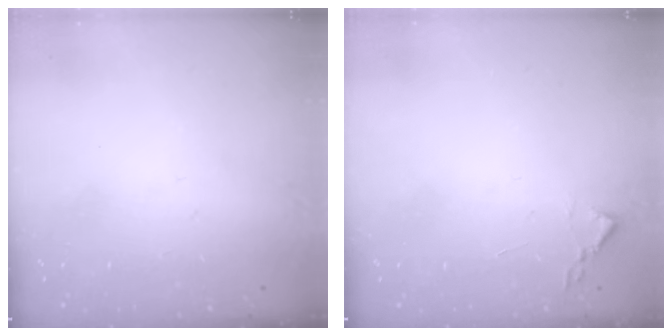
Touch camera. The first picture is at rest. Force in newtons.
{"total": 1.9, "press": 1.8, "slide": 0.3}